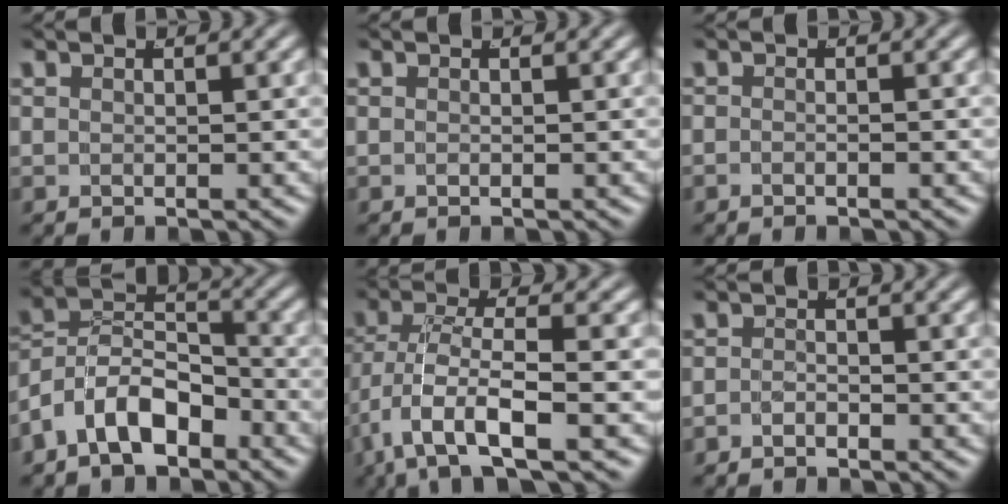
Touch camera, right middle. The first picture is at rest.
{"total": 0.0}
{"total": 0.9, "force": [-0.8, 0.3, 0.5], "torque": [-0.009, 0.003, -0.017]}
{"total": 8.5, "force": [-2.9, 6.8, 4.3], "torque": [-0.088, -0.018, -0.053]}
{"total": 5.4, "force": [-2.3, 2.1, 4.4], "torque": [-0.110, -0.030, -0.021]}
{"total": 1.3, "force": [-1.3, 0.4, 0.2], "torque": [-0.005, -0.008, -0.021]}